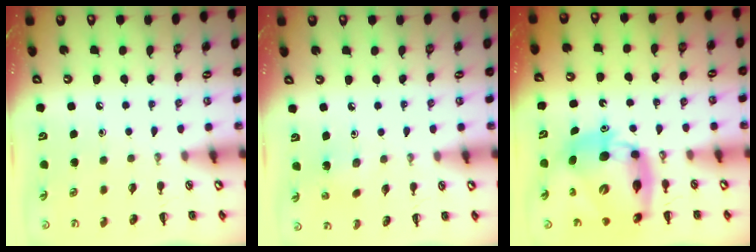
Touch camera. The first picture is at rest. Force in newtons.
{"total": 1.5, "press": 1.4, "slide": 0.5}
{"total": 14.0, "press": 13.4, "slide": 4.1}